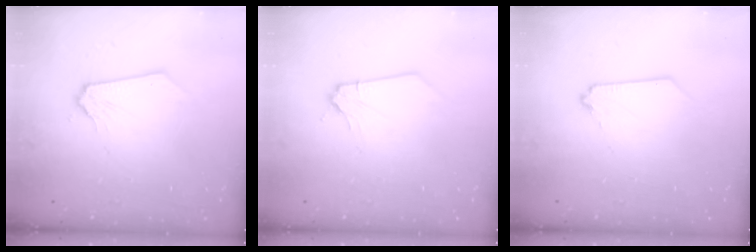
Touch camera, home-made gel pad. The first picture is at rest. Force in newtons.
{"total": 0.0}
{"total": 0.0}